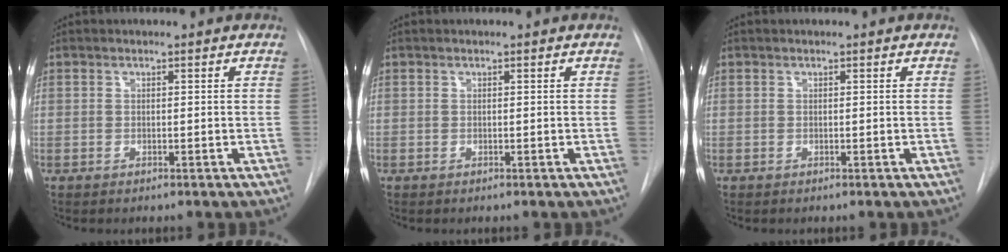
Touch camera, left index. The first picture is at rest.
{"total": 0.0}
{"total": 0.0}